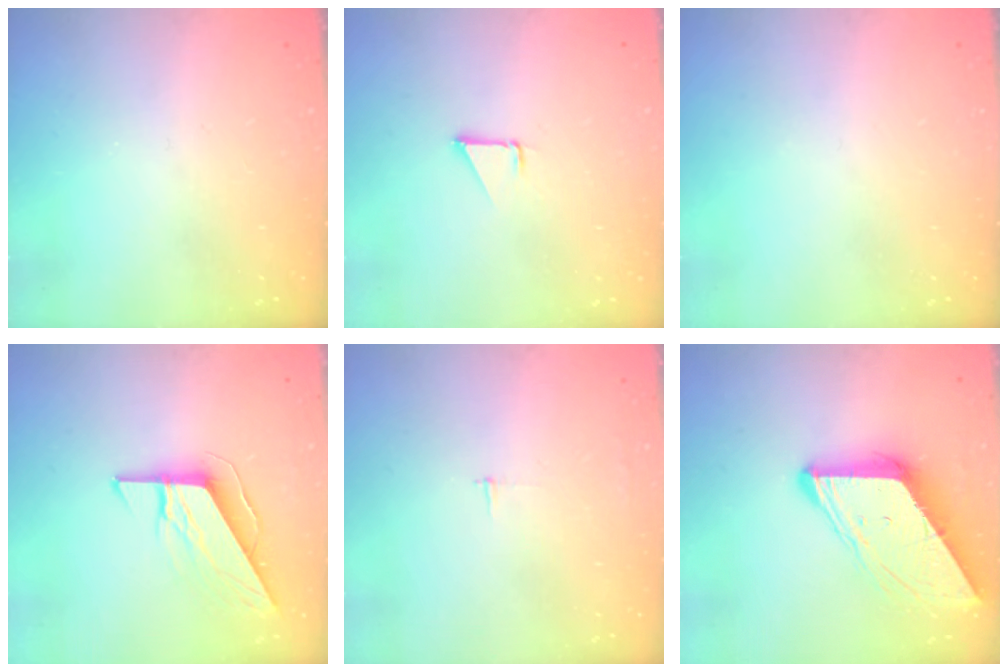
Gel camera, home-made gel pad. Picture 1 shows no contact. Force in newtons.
{"total": 1.3, "press": 1.3, "slide": 0.1}
{"total": 0.0}
{"total": 8.8, "press": 8.8, "slide": 0.5}
{"total": 2.3, "press": 2.3, "slide": 0.2}
{"total": 10.3, "press": 10.3, "slide": 0.9}